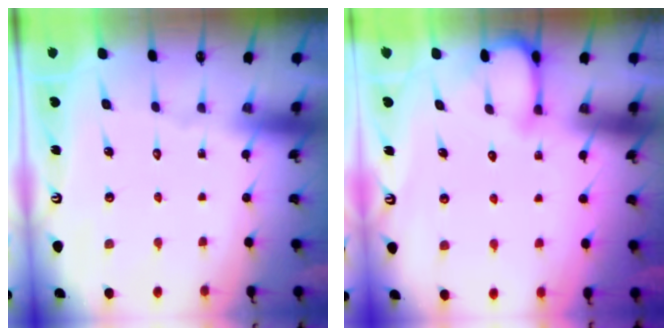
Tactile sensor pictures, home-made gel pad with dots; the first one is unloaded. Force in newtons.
{"total": 5.5, "press": 5.5, "slide": 0.4}